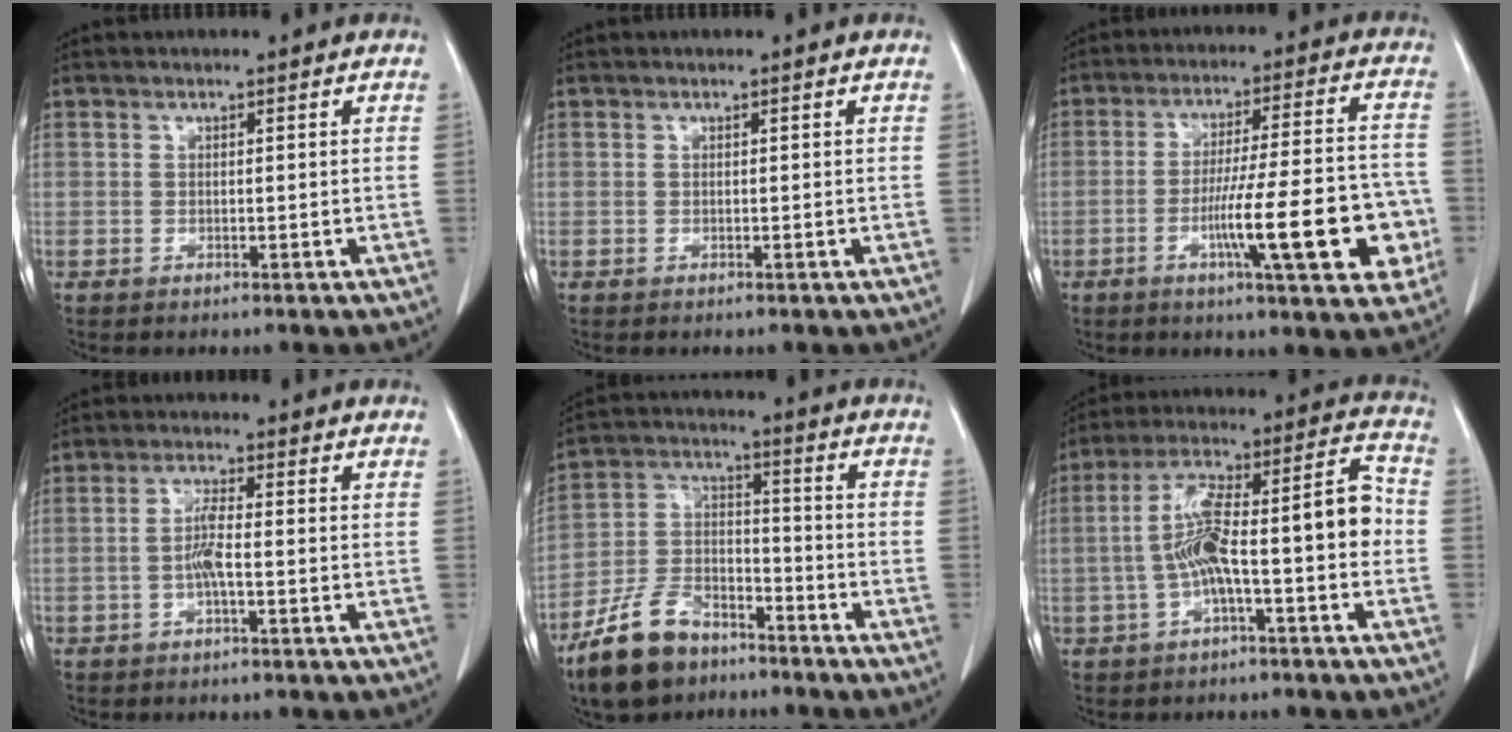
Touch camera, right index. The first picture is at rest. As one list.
[{"total": 0.0}, {"total": 15.9, "force": [-4.9, 2.1, 14.9], "torque": [-0.214, 0.013, -0.067]}, {"total": 3.3, "force": [-0.8, 0.3, 3.2], "torque": [-0.065, 0.006, -0.016]}, {"total": 12.0, "force": [-8.9, 5.8, 5.6], "torque": [-0.130, 0.004, -0.169]}, {"total": 13.6, "force": [-2.3, 2.5, 13.2], "torque": [-0.221, 0.052, -0.034]}]